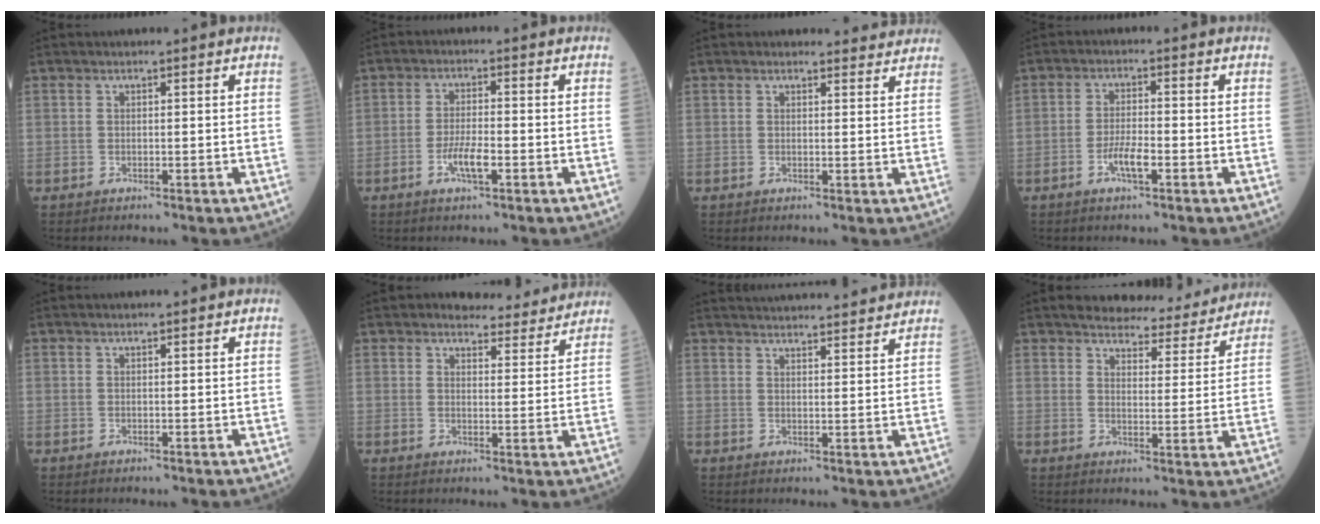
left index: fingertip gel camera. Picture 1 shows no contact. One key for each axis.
{"total": 4.2, "fx": -1.8, "fy": 0.8, "fz": 3.7, "tx": -0.072, "ty": 0.000, "tz": -0.035}
{"total": 3.0, "fx": 2.9, "fy": 0.8, "fz": -0.2, "tx": 0.002, "ty": -0.005, "tz": 0.021}
{"total": 3.8, "fx": -1.9, "fy": 0.7, "fz": 3.3, "tx": -0.063, "ty": 0.001, "tz": -0.036}
{"total": 1.1, "fx": 1.1, "fy": 0.0, "fz": 0.4, "tx": -0.004, "ty": 0.010, "tz": 0.017}
{"total": 6.7, "fx": 6.4, "fy": 1.7, "fz": 0.6, "tx": -0.001, "ty": -0.006, "tz": 0.069}
{"total": 17.4, "fx": 16.7, "fy": 1.5, "fz": 5.0, "tx": -0.073, "ty": 0.019, "tz": 0.221}
{"total": 12.2, "fx": 11.5, "fy": 2.7, "fz": 2.8, "tx": -0.019, "ty": -0.015, "tz": 0.132}